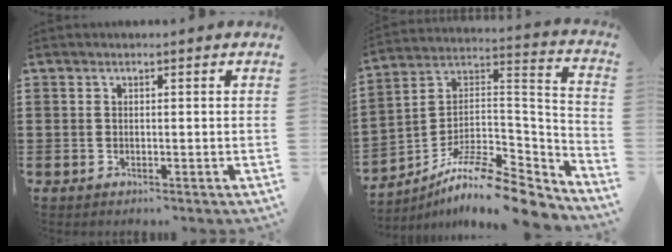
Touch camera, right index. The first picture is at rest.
{"total": 11.8, "force": [-9.8, 2.2, 6.2], "torque": [-0.108, 0.017, -0.190]}